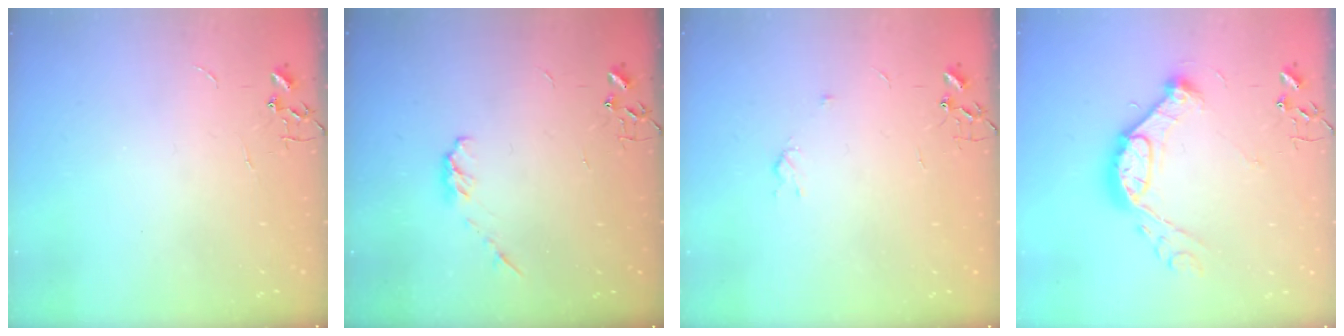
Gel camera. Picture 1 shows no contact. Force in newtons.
{"total": 4.6, "press": 4.5, "slide": 0.7}
{"total": 3.1, "press": 3.0, "slide": 0.5}
{"total": 14.9, "press": 14.9, "slide": 1.4}